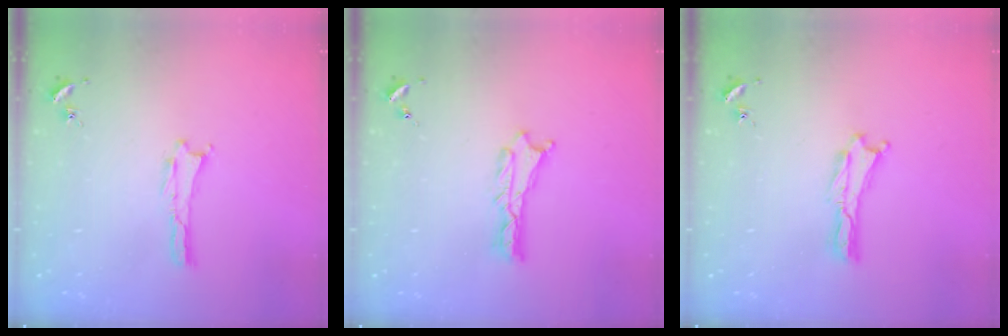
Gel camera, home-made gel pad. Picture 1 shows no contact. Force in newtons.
{"total": 0.7, "press": 0.7, "slide": 0.1}
{"total": 0.0}